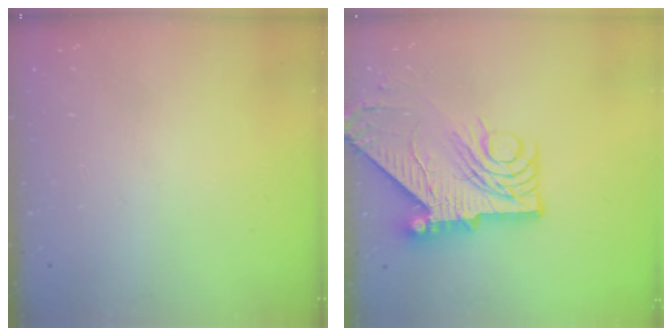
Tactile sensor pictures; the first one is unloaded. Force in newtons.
{"total": 13.5, "press": 13.4, "slide": 1.7}